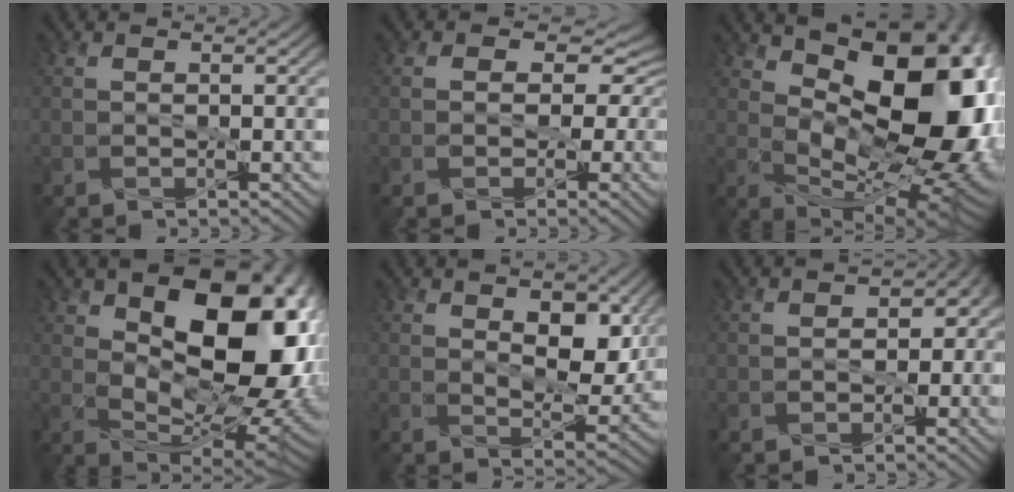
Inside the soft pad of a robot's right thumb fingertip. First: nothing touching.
{"total": 5.5, "force": [0.2, 4.6, 2.8], "torque": [-0.027, 0.009, -0.010]}
{"total": 17.2, "force": [4.4, 9.5, 13.6], "torque": [-0.186, -0.006, 0.079]}
{"total": 20.1, "force": [4.4, 12.0, 15.5], "torque": [-0.201, 0.001, 0.085]}
{"total": 7.3, "force": [2.4, 4.0, 5.6], "torque": [-0.099, -0.013, 0.039]}
{"total": 3.1, "force": [-0.6, 2.6, 1.4], "torque": [-0.005, -0.011, -0.009]}